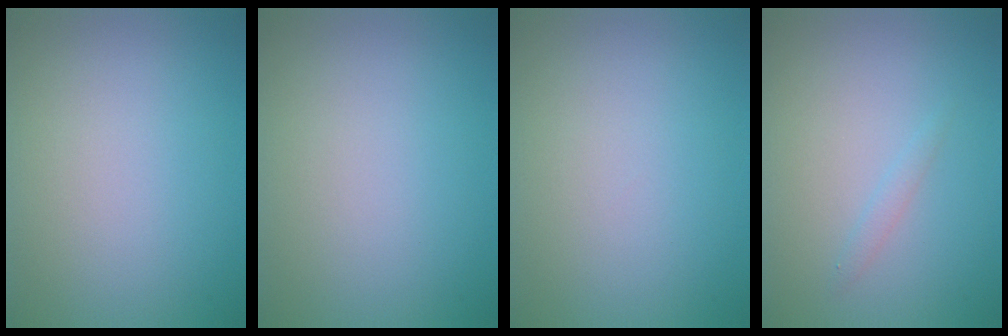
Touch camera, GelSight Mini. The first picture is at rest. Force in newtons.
{"total": 0.0}
{"total": 0.0}
{"total": 0.8, "press": 0.8, "slide": 0.0}